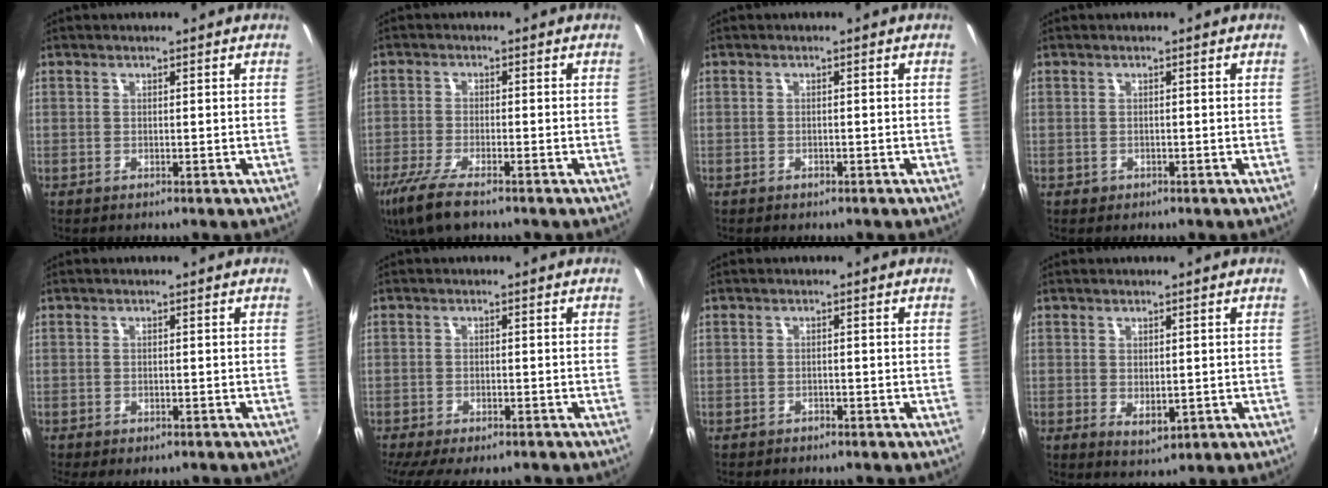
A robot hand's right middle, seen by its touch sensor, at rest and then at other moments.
{"total": 8.1, "force": [-5.7, 1.7, 5.6], "torque": [-0.138, -0.027, -0.110]}
{"total": 1.0, "force": [-0.9, 0.4, 0.3], "torque": [-0.010, 0.000, -0.011]}
{"total": 1.0, "force": [-0.5, 0.8, 0.3], "torque": [-0.007, -0.001, -0.003]}
{"total": 3.8, "force": [-2.9, 1.4, 2.0], "torque": [-0.045, -0.021, -0.039]}
{"total": 9.3, "force": [-7.6, 2.2, 4.8], "torque": [-0.106, -0.039, -0.119]}
{"total": 1.8, "force": [-1.7, 0.6, 0.4], "torque": [-0.013, -0.006, -0.024]}
{"total": 3.1, "force": [-0.3, 1.8, 2.5], "torque": [-0.040, -0.008, 0.001]}